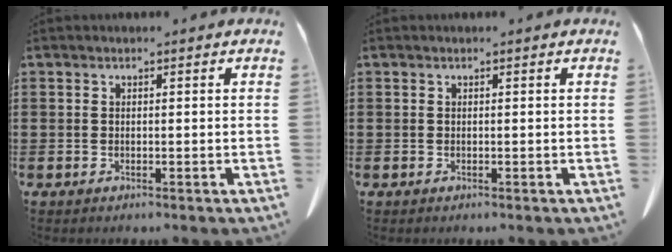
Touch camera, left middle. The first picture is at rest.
{"total": 0.0}